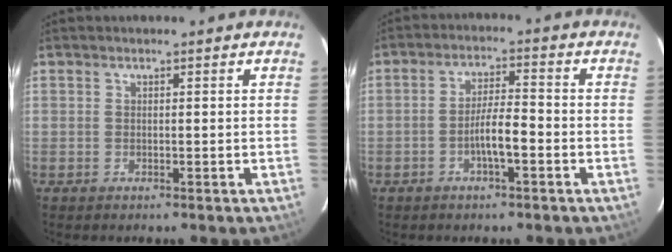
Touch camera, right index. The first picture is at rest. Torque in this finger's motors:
{"motor_torque": [0.66, -0.44, 0.37, 0.11]}